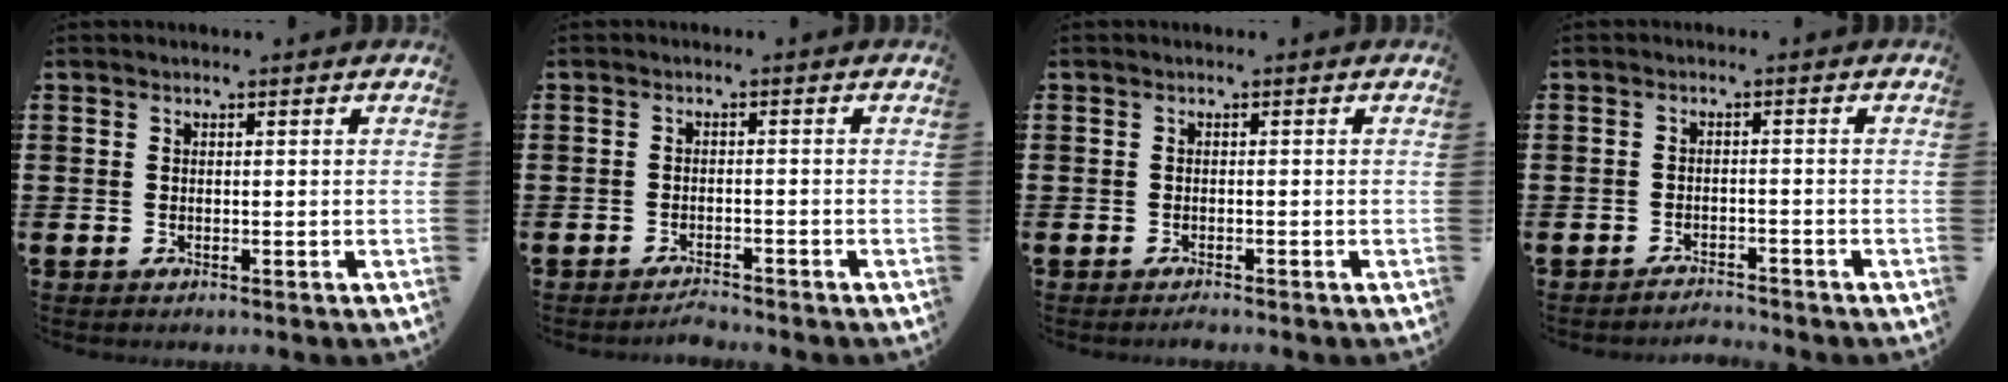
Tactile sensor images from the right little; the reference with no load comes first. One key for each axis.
{"total": 1.5, "fx": -1.5, "fy": 0.0, "fz": 0.1, "tx": 0.000, "ty": -0.001, "tz": -0.031}
{"total": 0.6, "fx": -0.5, "fy": 0.0, "fz": 0.3, "tx": -0.006, "ty": -0.003, "tz": -0.010}
{"total": 1.9, "fx": -1.9, "fy": -0.1, "fz": -0.3, "tx": -0.001, "ty": 0.005, "tz": -0.042}